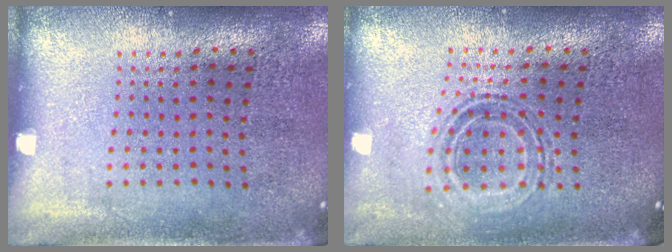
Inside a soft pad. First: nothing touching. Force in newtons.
{"total": 0.6, "press": 0.5, "slide": 0.3}